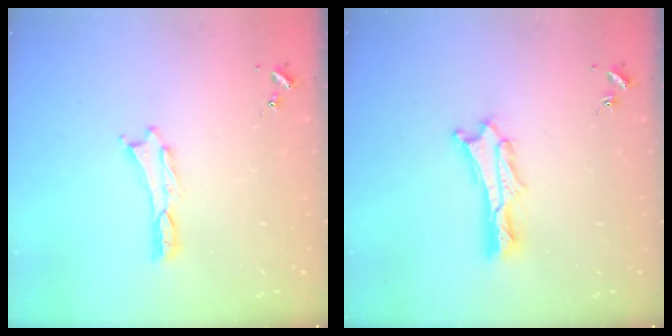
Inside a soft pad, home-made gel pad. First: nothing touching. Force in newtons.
{"total": 1.9, "press": 1.9, "slide": 0.2}